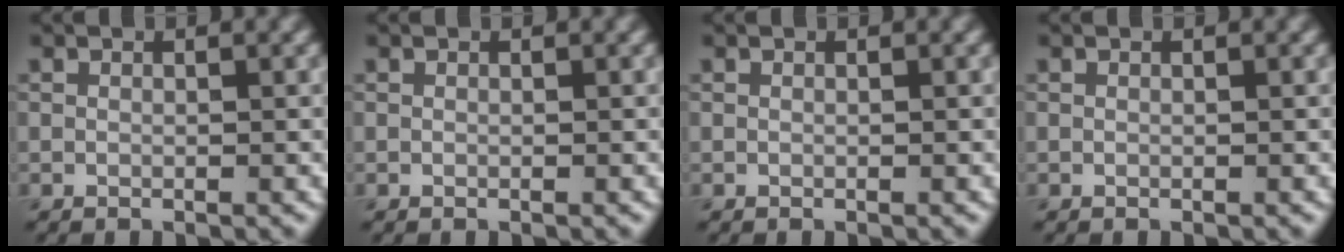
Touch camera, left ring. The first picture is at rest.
{"total": 0.0}
{"total": 0.0}
{"total": 0.0}